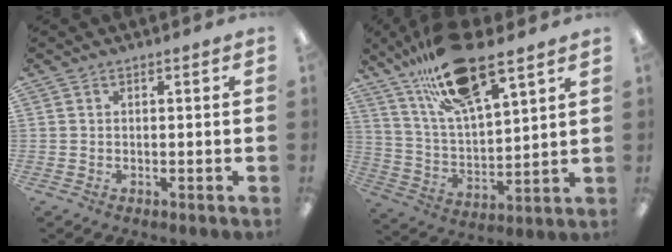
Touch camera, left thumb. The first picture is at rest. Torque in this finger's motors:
{"motor_torque": [0.55, 0.52, 1.41, -1.36, 0.18]}